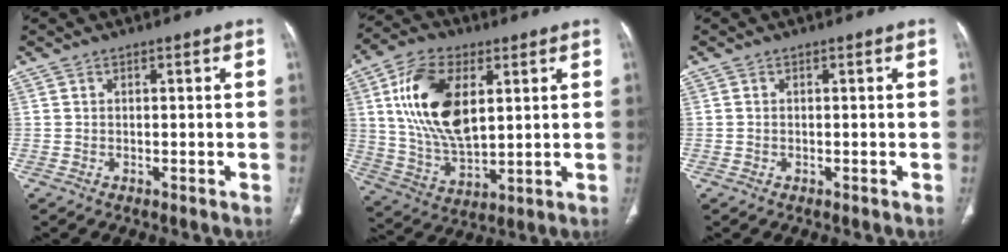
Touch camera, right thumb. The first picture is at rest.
{"total": 17.8, "force": [4.9, 9.6, 14.1], "torque": [-0.257, -0.013, 0.096]}
{"total": 0.0}